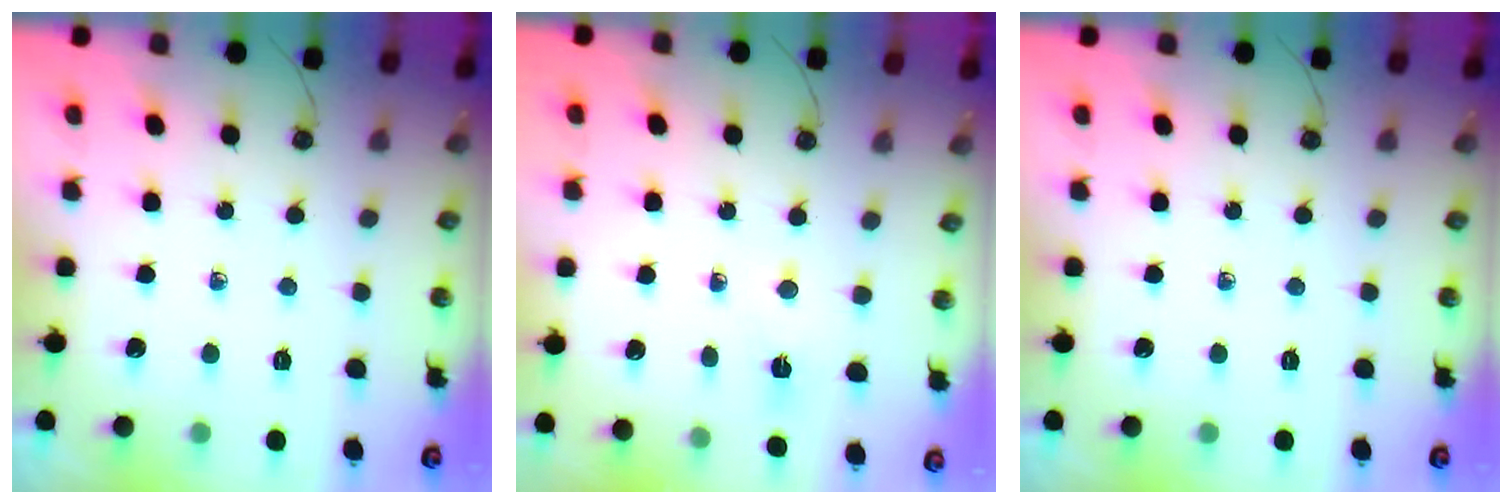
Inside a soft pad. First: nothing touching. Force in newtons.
{"total": 12.2, "press": 3.1, "slide": 11.8}
{"total": 0.0}